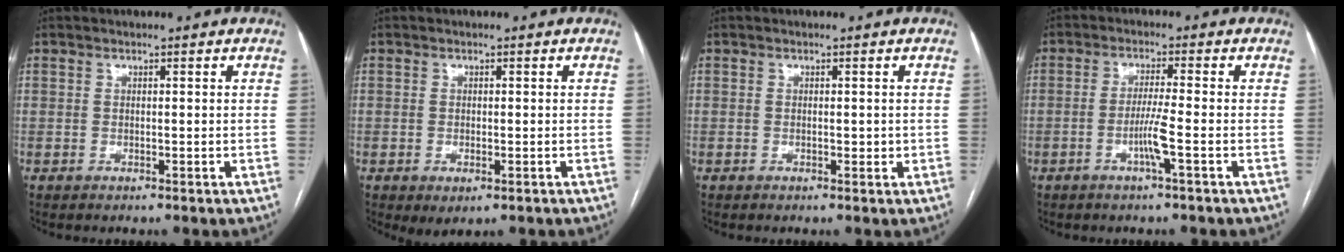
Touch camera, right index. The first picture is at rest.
{"total": 2.6, "force": [-1.1, 1.1, 2.1], "torque": [-0.031, -0.004, -0.008]}
{"total": 1.0, "force": [0.0, 0.6, 0.8], "torque": [-0.007, 0.002, 0.003]}
{"total": 4.1, "force": [-1.4, -0.7, 3.8], "torque": [-0.071, -0.003, -0.028]}